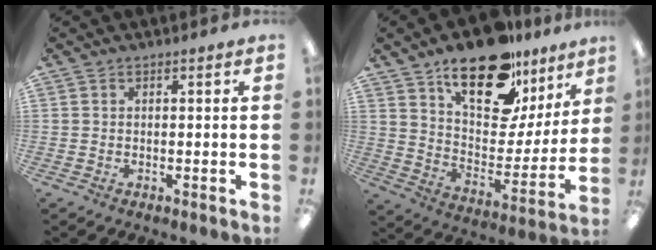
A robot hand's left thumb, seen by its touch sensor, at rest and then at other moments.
{"total": 21.4, "force": [14.8, 9.8, 12.0], "torque": [-0.186, -0.092, 0.256]}